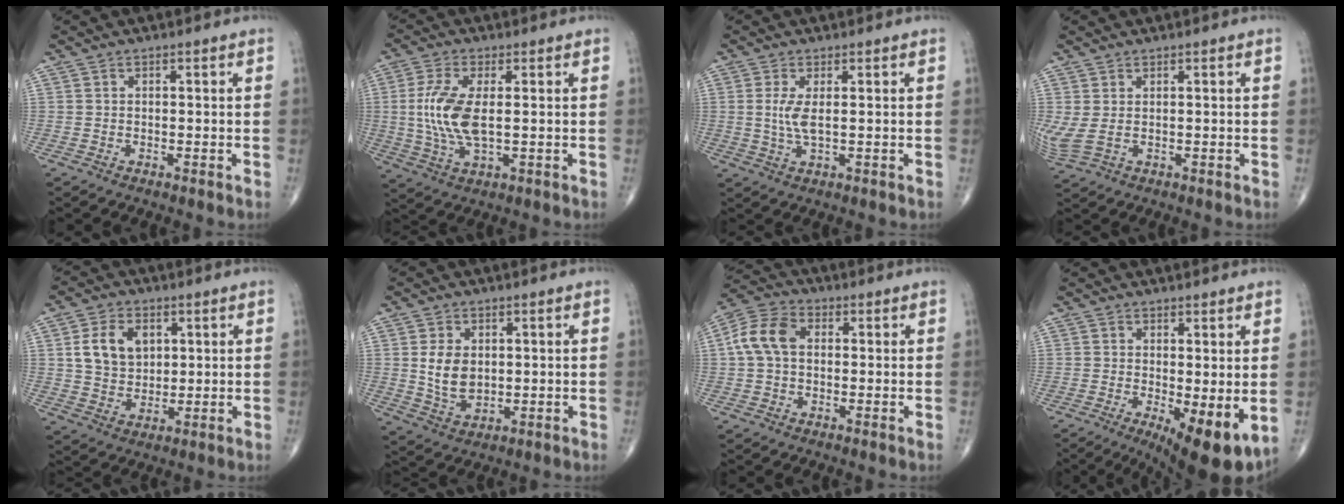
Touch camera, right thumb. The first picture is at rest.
{"total": 10.3, "force": [0.5, 4.2, 9.4], "torque": [-0.216, -0.007, 0.014]}
{"total": 4.2, "force": [0.5, 1.2, 3.9], "torque": [-0.096, -0.008, 0.013]}
{"total": 4.2, "force": [0.3, 2.0, 3.6], "torque": [-0.104, 0.004, 0.017]}
{"total": 9.2, "force": [2.6, 6.7, 5.8], "torque": [-0.085, -0.008, 0.051]}
{"total": 7.1, "force": [0.9, 4.8, 5.1], "torque": [-0.082, -0.012, 0.027]}
{"total": 8.5, "force": [0.9, 5.9, 6.0], "torque": [-0.124, 0.027, 0.009]}
{"total": 9.7, "force": [-1.9, 3.1, 9.0], "torque": [-0.129, -0.024, -0.019]}